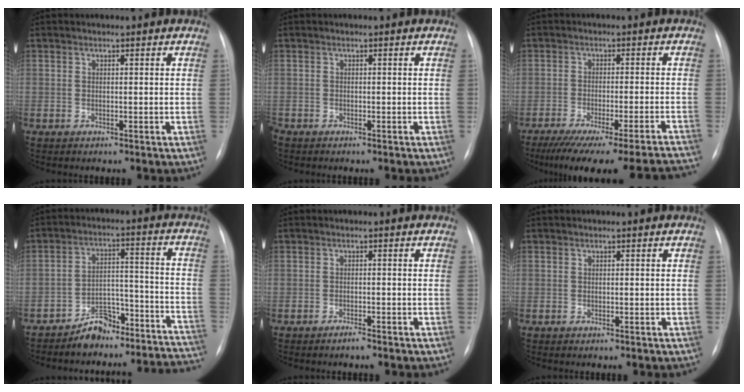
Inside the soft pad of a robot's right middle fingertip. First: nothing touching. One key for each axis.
{"total": 0.7, "fx": -0.6, "fy": 0.3, "fz": 0.2, "tx": -0.006, "ty": -0.001, "tz": -0.012}
{"total": 22.2, "fx": -20.2, "fy": -0.3, "fz": 9.3, "tx": -0.085, "ty": -0.037, "tz": -0.268}
{"total": 14.9, "fx": -13.8, "fy": 4.8, "fz": 2.8, "tx": -0.004, "ty": 0.072, "tz": -0.191}
{"total": 1.0, "fx": -0.8, "fy": -0.1, "fz": 0.5, "tx": -0.012, "ty": -0.001, "tz": -0.015}
{"total": 0.0}